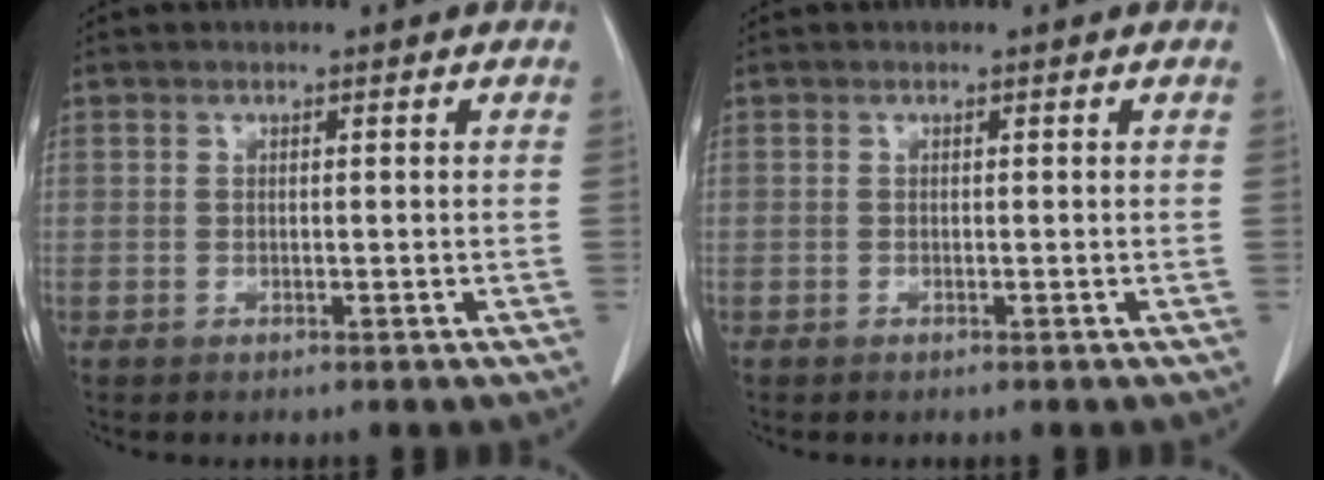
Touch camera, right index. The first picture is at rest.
{"total": 0.0}